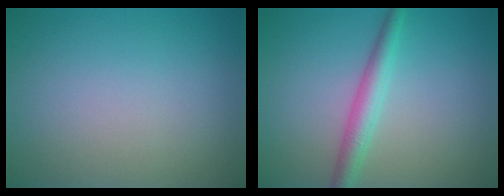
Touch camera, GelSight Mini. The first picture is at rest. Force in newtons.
{"total": 2.9, "press": 2.9, "slide": 0.1}